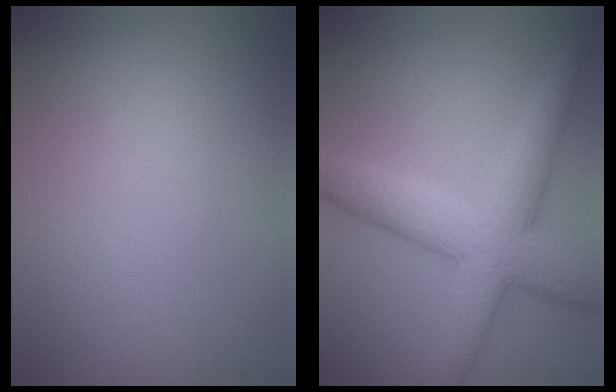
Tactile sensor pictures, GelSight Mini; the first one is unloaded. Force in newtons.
{"total": 6.7, "press": 6.7, "slide": 0.2}